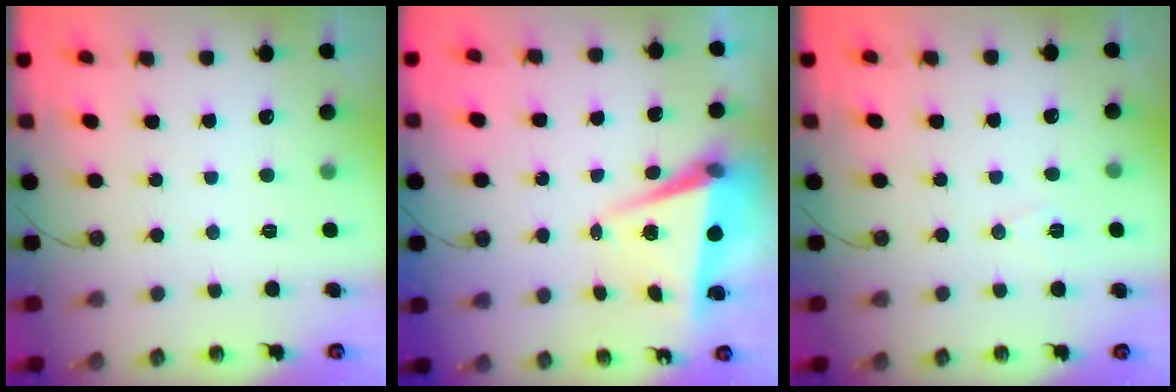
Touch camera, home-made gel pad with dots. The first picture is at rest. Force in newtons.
{"total": 5.8, "press": 4.9, "slide": 3.1}
{"total": 6.7, "press": 5.0, "slide": 4.5}